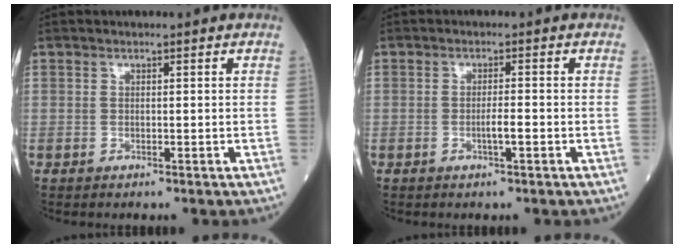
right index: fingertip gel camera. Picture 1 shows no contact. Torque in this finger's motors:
{"motor_torque": [0.53, -0.10, 0.23, 0.07]}